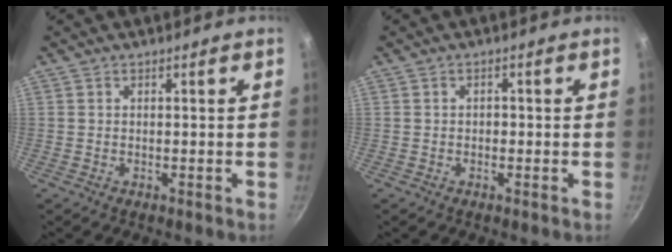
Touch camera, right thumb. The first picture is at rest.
{"total": 1.0, "force": [-0.3, 0.8, 0.5], "torque": [-0.006, 0.005, -0.005]}